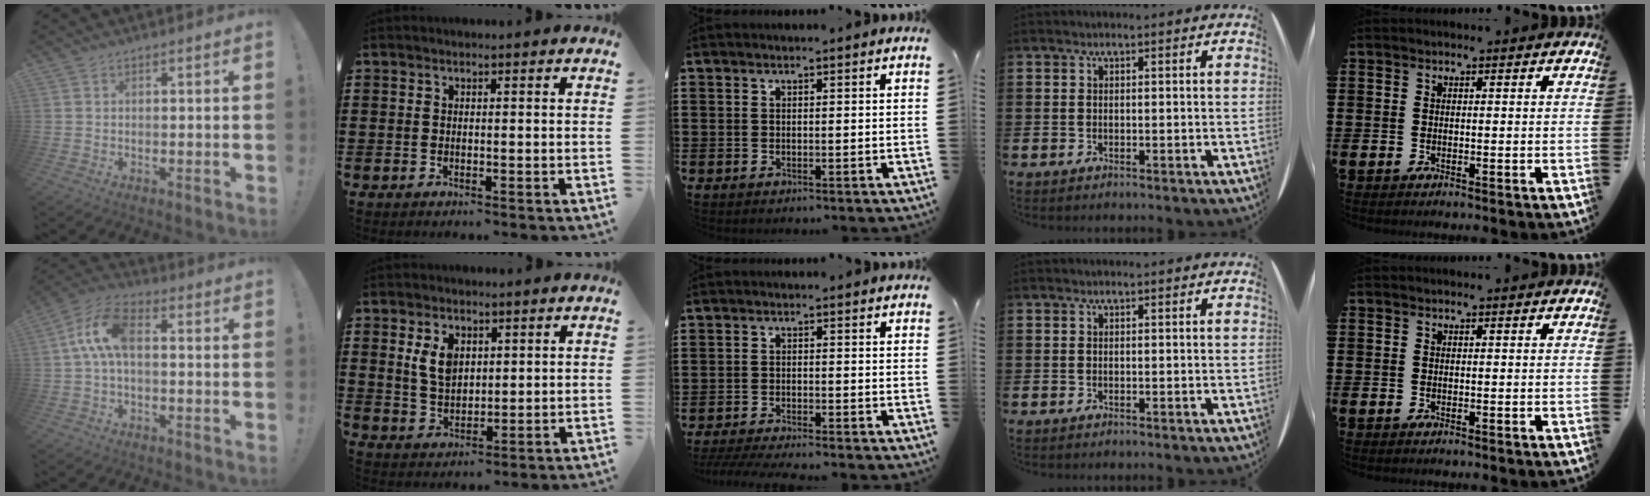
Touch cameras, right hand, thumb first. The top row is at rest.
{"thumb": {"total": 10.3, "force": [0.5, 5.1, 9.0], "torque": [-0.177, 0.012, 0.012]}, "index": {"total": 5.1, "force": [1.9, 3.2, 3.5], "torque": [-0.080, 0.011, 0.033]}, "middle": {"total": 2.9, "force": [-2.7, -0.2, 0.9], "torque": [-0.021, -0.006, -0.057]}}